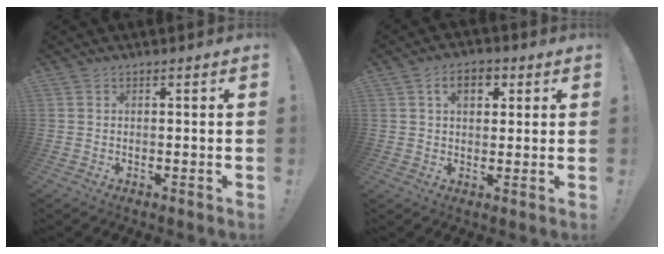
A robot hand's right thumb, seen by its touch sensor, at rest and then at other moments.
{"total": 6.6, "force": [2.5, 4.3, 4.4], "torque": [-0.061, 0.005, 0.042]}